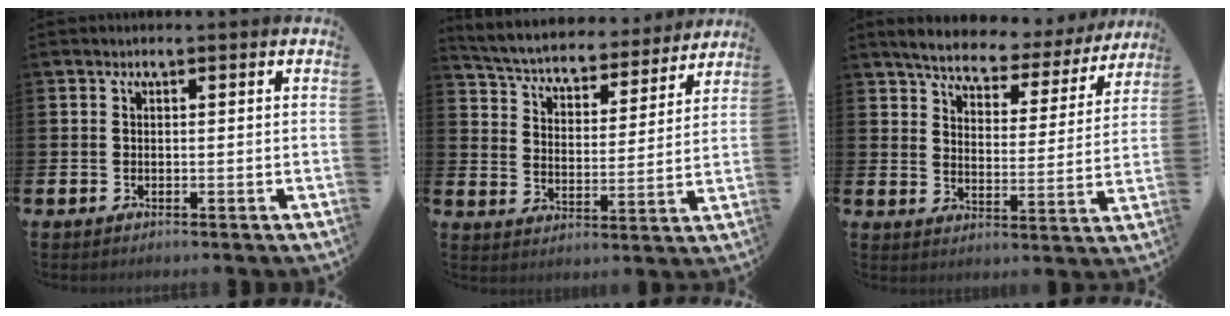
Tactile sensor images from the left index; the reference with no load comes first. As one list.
[{"total": 5.2, "force": [4.9, 1.3, 1.0], "torque": [-0.048, -0.045, 0.079]}, {"total": 5.4, "force": [5.1, 1.1, 1.2], "torque": [-0.052, -0.039, 0.083]}]